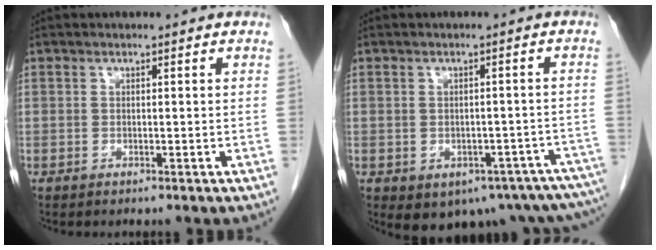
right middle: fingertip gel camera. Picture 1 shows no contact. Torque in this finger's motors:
{"motor_torque": [1.07, -1.07, 0.41, 0.05]}